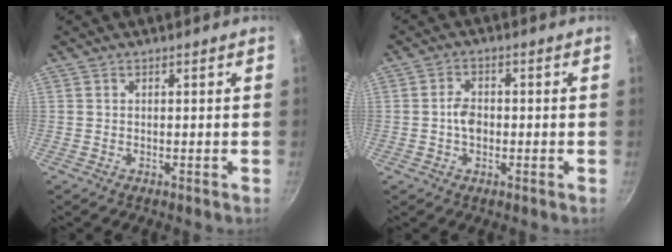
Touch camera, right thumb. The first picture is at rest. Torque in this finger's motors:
{"motor_torque": [-0.17, -0.16, 0.40, 0.25, 0.03]}